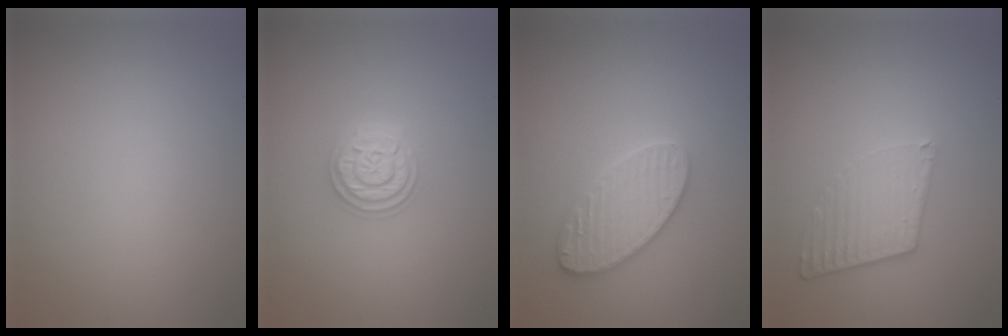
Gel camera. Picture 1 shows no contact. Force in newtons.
{"total": 3.7, "press": 3.7, "slide": 0.5}
{"total": 3.6, "press": 3.5, "slide": 0.6}
{"total": 3.2, "press": 2.7, "slide": 1.6}